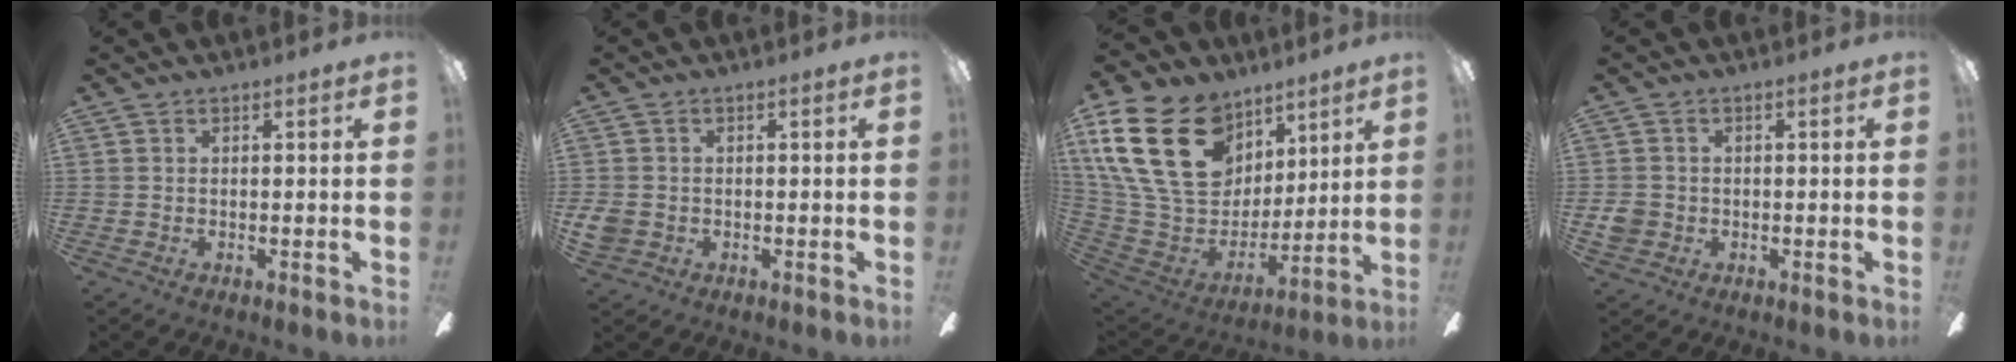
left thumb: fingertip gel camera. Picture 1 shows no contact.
{"total": 3.3, "force": [-0.5, 3.0, 1.2], "torque": [-0.027, 0.005, -0.007]}
{"total": 27.4, "force": [11.6, 18.9, 16.0], "torque": [-0.344, -0.041, 0.227]}
{"total": 3.7, "force": [-0.5, 3.5, 1.2], "torque": [-0.006, 0.004, -0.011]}